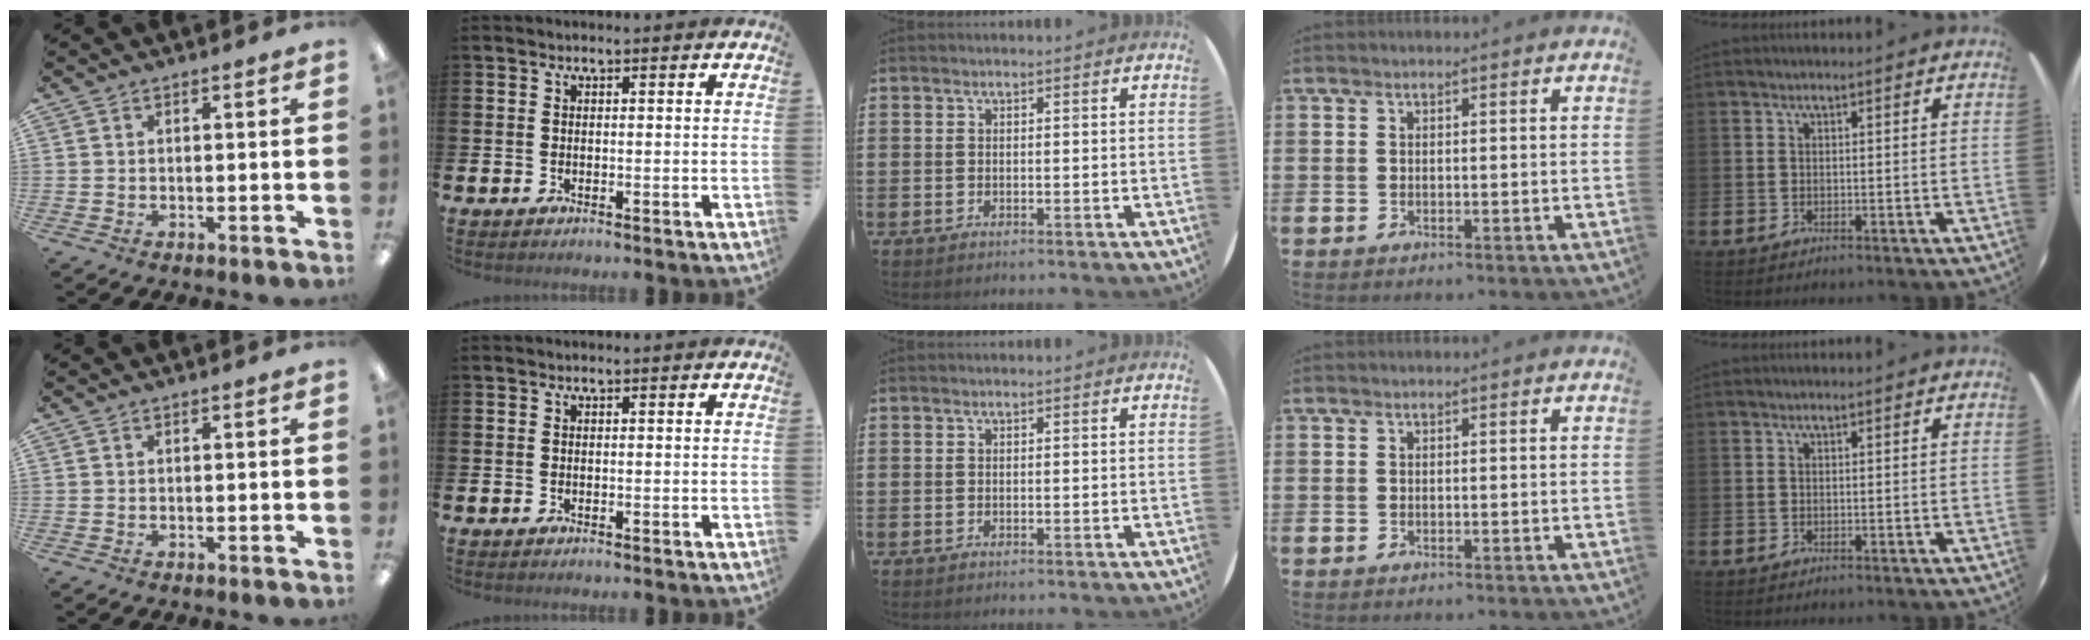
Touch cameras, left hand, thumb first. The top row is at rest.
{}